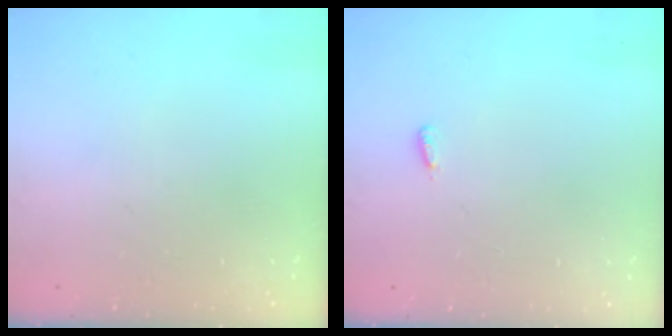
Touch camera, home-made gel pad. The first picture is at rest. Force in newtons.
{"total": 2.7, "press": 2.6, "slide": 0.9}